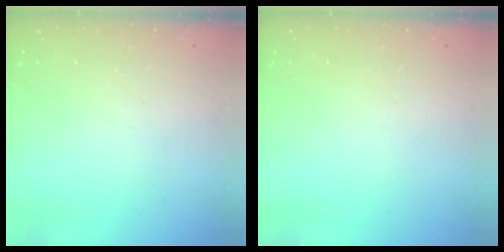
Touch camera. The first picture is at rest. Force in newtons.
{"total": 0.0}